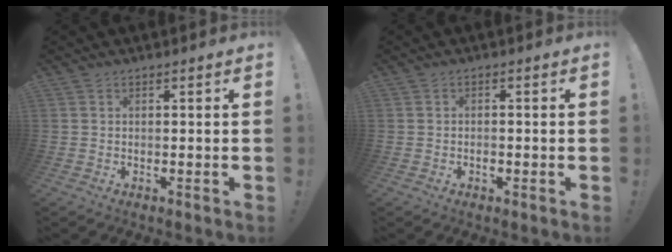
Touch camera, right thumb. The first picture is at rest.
{"total": 1.4, "force": [-1.0, 0.8, 0.7], "torque": [-0.014, 0.003, -0.017]}